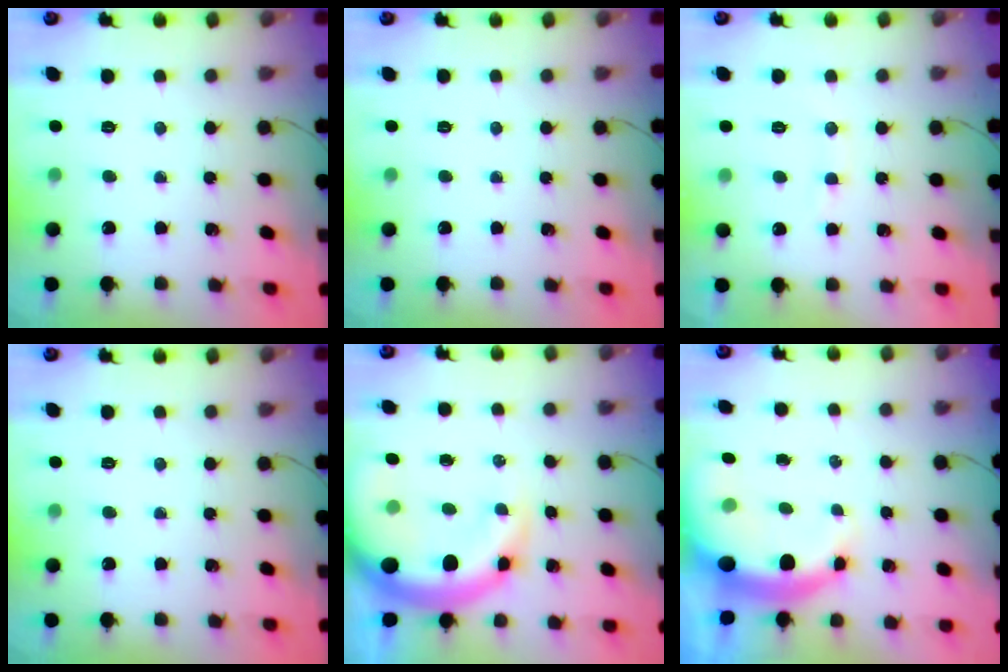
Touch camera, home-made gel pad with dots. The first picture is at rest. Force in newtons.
{"total": 0.0}
{"total": 3.7, "press": 3.6, "slide": 0.9}
{"total": 0.0}
{"total": 11.4, "press": 10.9, "slide": 3.1}
{"total": 6.3, "press": 6.2, "slide": 1.3}